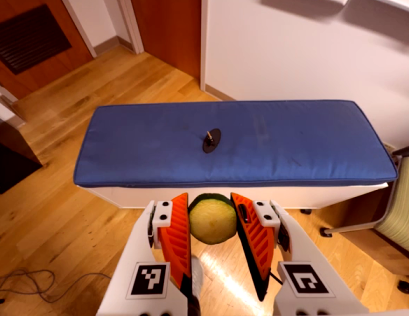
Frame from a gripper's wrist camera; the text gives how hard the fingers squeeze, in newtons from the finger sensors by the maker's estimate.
{"total": 8.8, "left": 8.6, "right": 8.9}